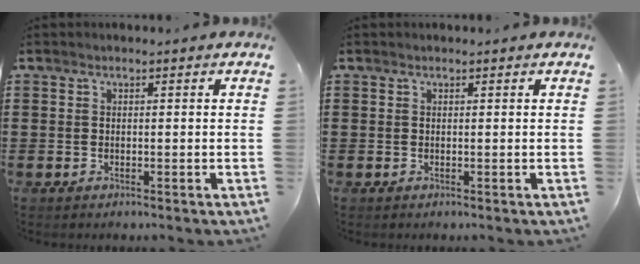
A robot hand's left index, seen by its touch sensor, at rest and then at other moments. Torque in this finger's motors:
{"motor_torque": [-0.03, 0.03, 0.10, -0.01]}